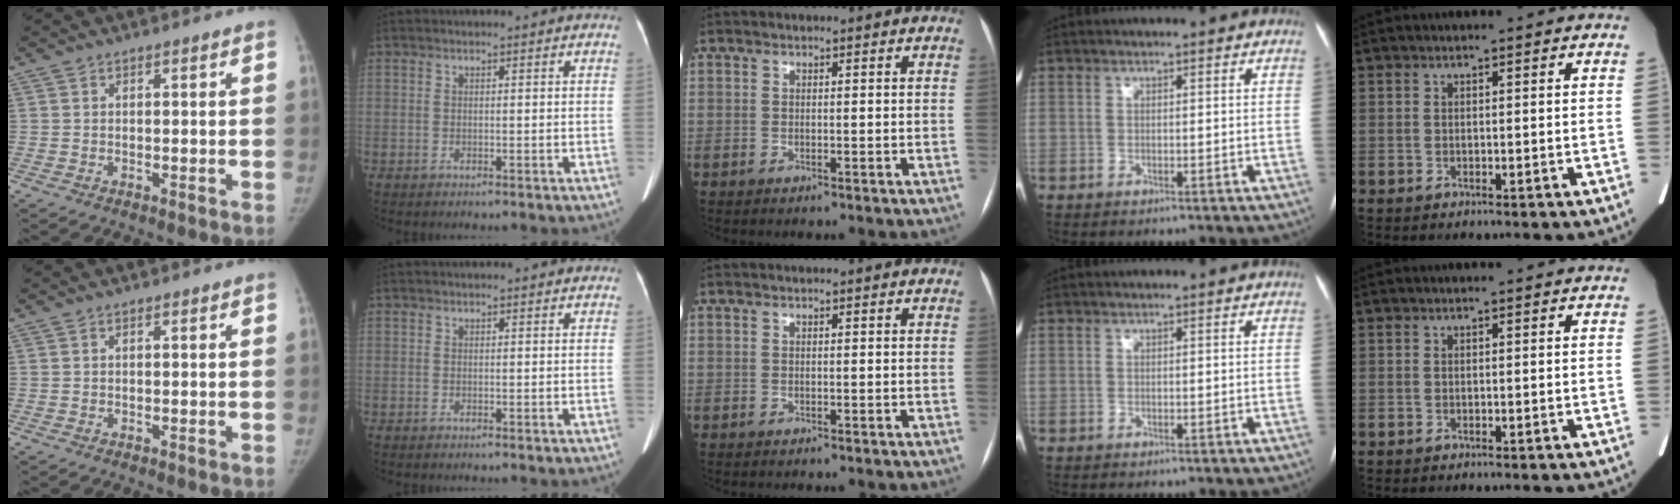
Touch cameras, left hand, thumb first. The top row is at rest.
{"index": {"total": 1.6, "force": [1.4, 0.3, 0.6], "torque": [-0.004, 0.003, 0.012]}}